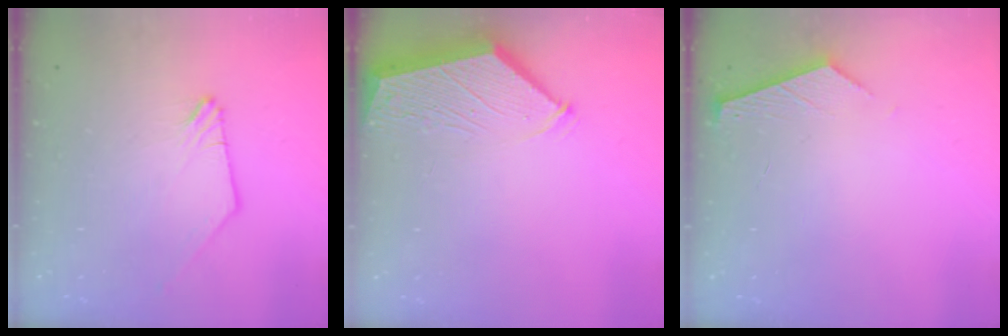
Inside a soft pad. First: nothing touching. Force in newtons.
{"total": 3.0, "press": 3.0, "slide": 0.4}
{"total": 3.7, "press": 3.7, "slide": 0.4}